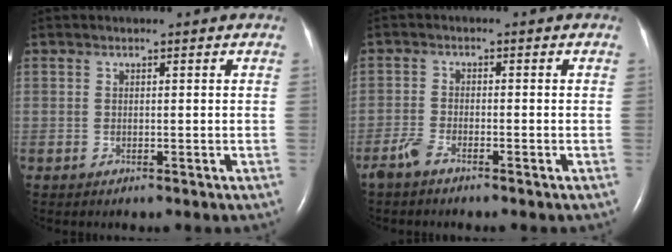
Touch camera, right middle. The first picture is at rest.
{"total": 2.5, "force": [-2.0, 0.5, 1.3], "torque": [-0.038, -0.003, -0.043]}